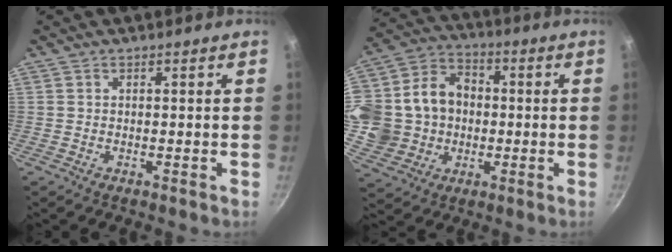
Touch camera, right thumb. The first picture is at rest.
{"total": 21.7, "force": [-0.1, 18.4, 11.5], "torque": [-0.239, 0.040, 0.007]}